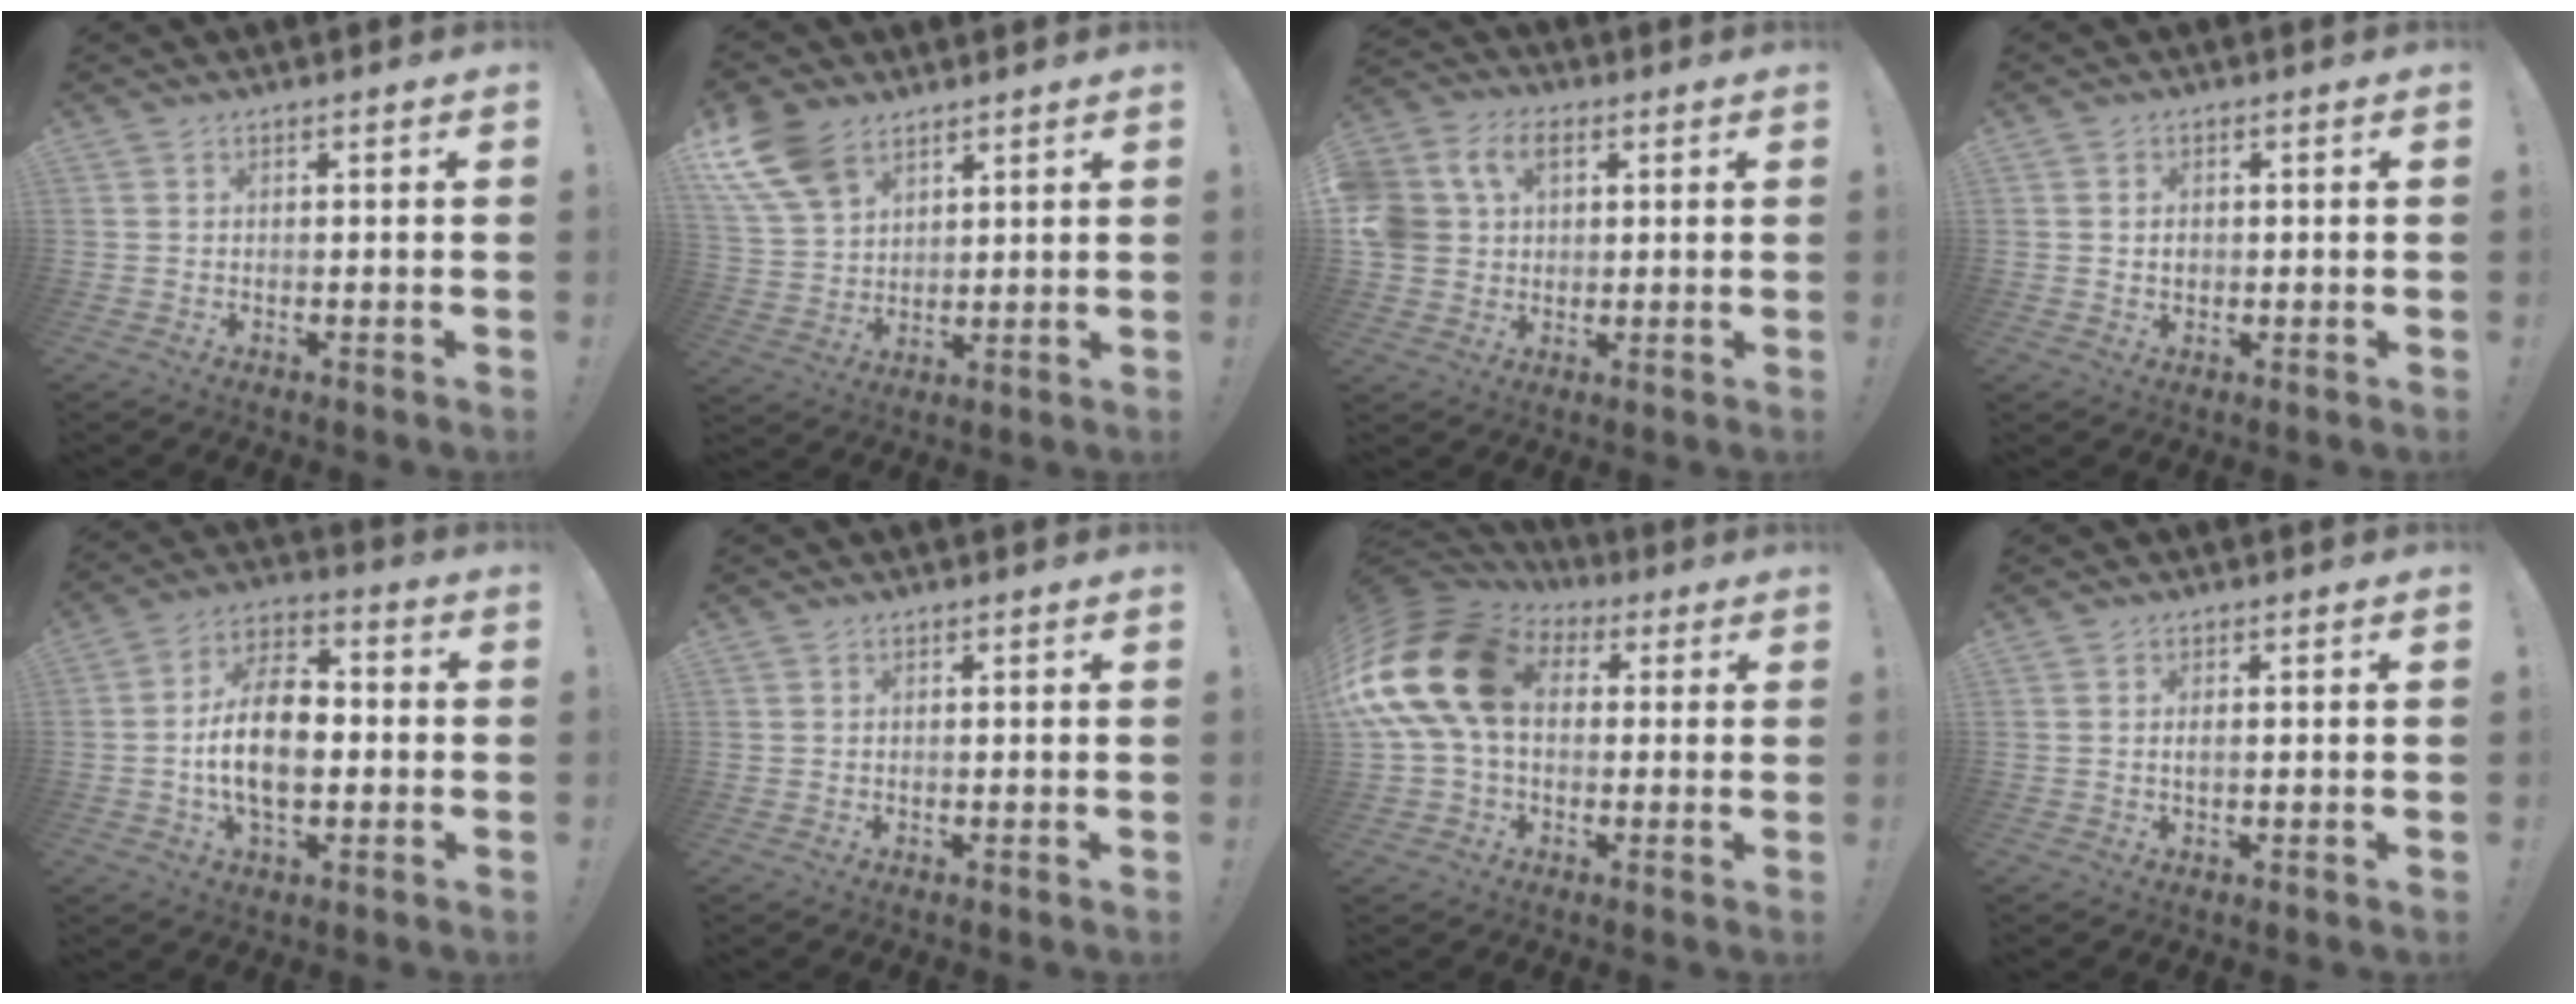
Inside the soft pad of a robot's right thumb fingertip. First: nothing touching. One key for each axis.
{"total": 12.8, "fx": 7.9, "fy": 7.7, "fz": 6.5, "tx": -0.142, "ty": -0.037, "tz": 0.155}
{"total": 12.2, "fx": 4.4, "fy": 9.1, "fz": 6.9, "tx": -0.139, "ty": -0.008, "tz": 0.086}
{"total": 2.2, "fx": 0.2, "fy": 1.8, "fz": 1.3, "tx": -0.012, "ty": -0.001, "tz": 0.000}
{"total": 15.6, "fx": -2.3, "fy": 9.1, "fz": 12.5, "tx": -0.237, "ty": 0.012, "tz": -0.046}
{"total": 1.6, "fx": 0.6, "fy": 1.5, "fz": -0.1, "tx": 0.015, "ty": -0.008, "tz": 0.008}
{"total": 22.6, "fx": 4.2, "fy": 15.4, "fz": 15.9, "tx": -0.309, "ty": 0.000, "tz": 0.079}
{"total": 1.2, "fx": -0.1, "fy": 0.3, "fz": 1.1, "tx": -0.020, "ty": 0.001, "tz": -0.004}